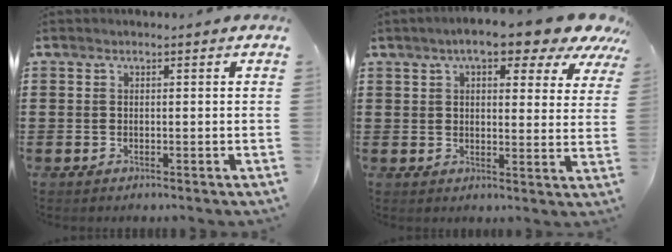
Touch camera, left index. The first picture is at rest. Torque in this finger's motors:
{"motor_torque": [1.51, -0.62, 1.05, 0.21]}